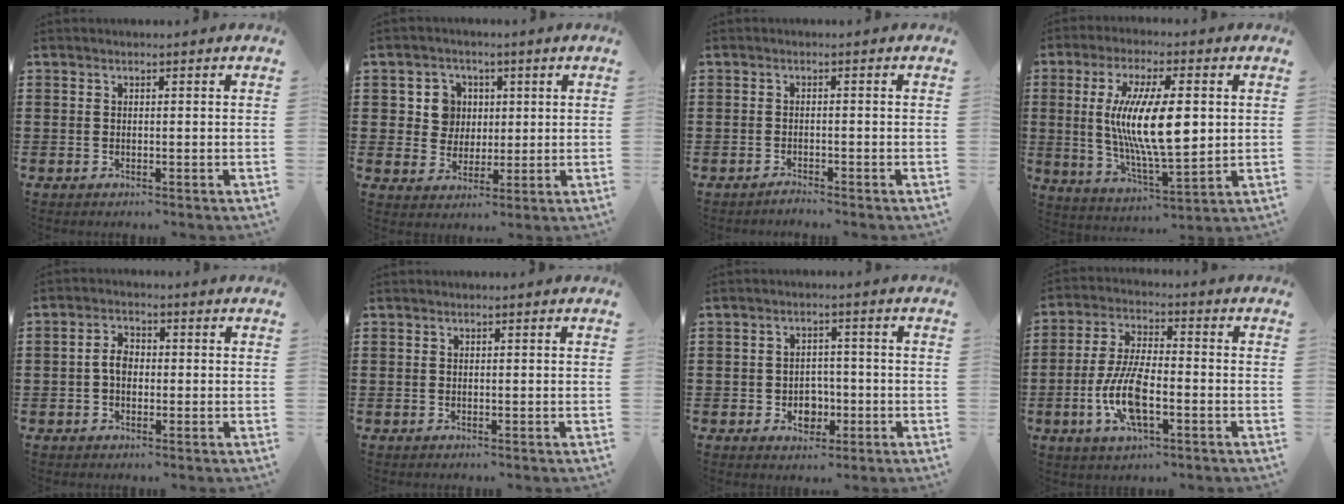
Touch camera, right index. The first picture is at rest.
{"total": 5.9, "force": [1.2, 5.4, 1.9], "torque": [-0.063, 0.019, 0.020]}
{"total": 1.2, "force": [-1.2, 0.1, 0.1], "torque": [-0.004, 0.003, -0.025]}
{"total": 13.8, "force": [1.6, 4.5, 12.9], "torque": [-0.255, -0.004, 0.023]}
{"total": 3.3, "force": [-0.5, 2.1, 2.5], "torque": [-0.057, 0.003, -0.012]}
{"total": 0.0}
{"total": 3.7, "force": [-1.2, 3.0, 1.8], "torque": [-0.032, 0.002, -0.027]}
{"total": 9.9, "force": [-2.9, 3.6, 8.8], "torque": [-0.199, -0.013, -0.059]}